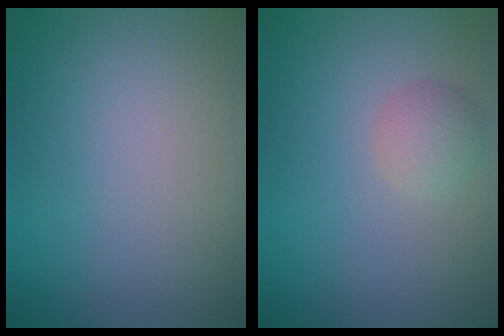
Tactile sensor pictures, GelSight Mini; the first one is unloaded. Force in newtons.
{"total": 1.8, "press": 1.8, "slide": 0.1}